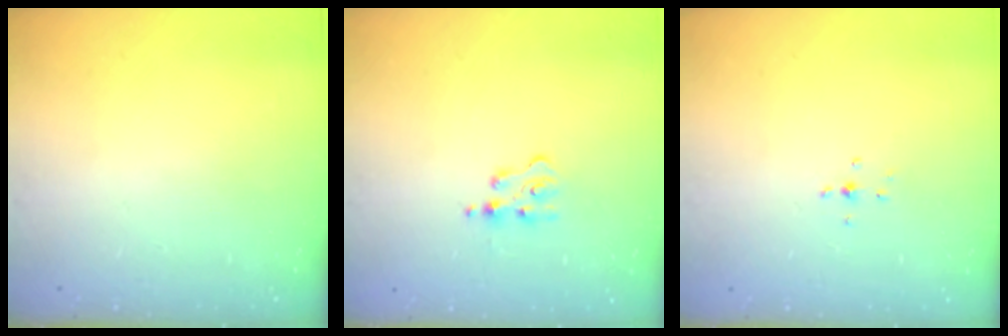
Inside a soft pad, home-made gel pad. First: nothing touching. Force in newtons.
{"total": 2.7, "press": 2.7, "slide": 0.5}
{"total": 2.8, "press": 2.7, "slide": 0.7}